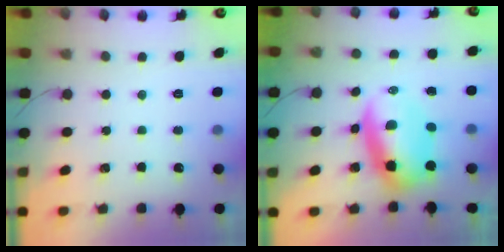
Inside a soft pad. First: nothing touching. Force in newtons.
{"total": 8.6, "press": 8.2, "slide": 2.5}